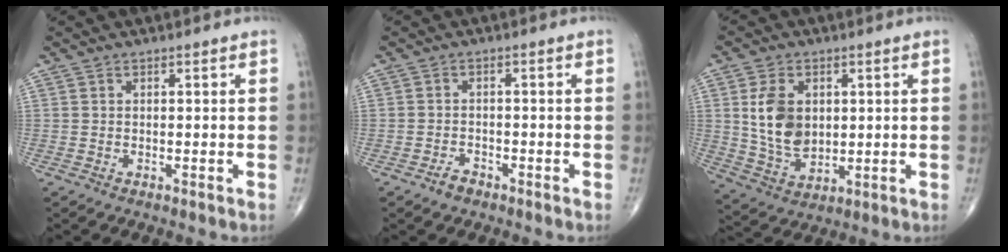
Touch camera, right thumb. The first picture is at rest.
{"total": 2.3, "force": [-1.7, 1.3, 0.8], "torque": [-0.015, 0.008, -0.028]}
{"total": 10.7, "force": [1.9, 7.3, 7.6], "torque": [-0.123, -0.015, 0.046]}